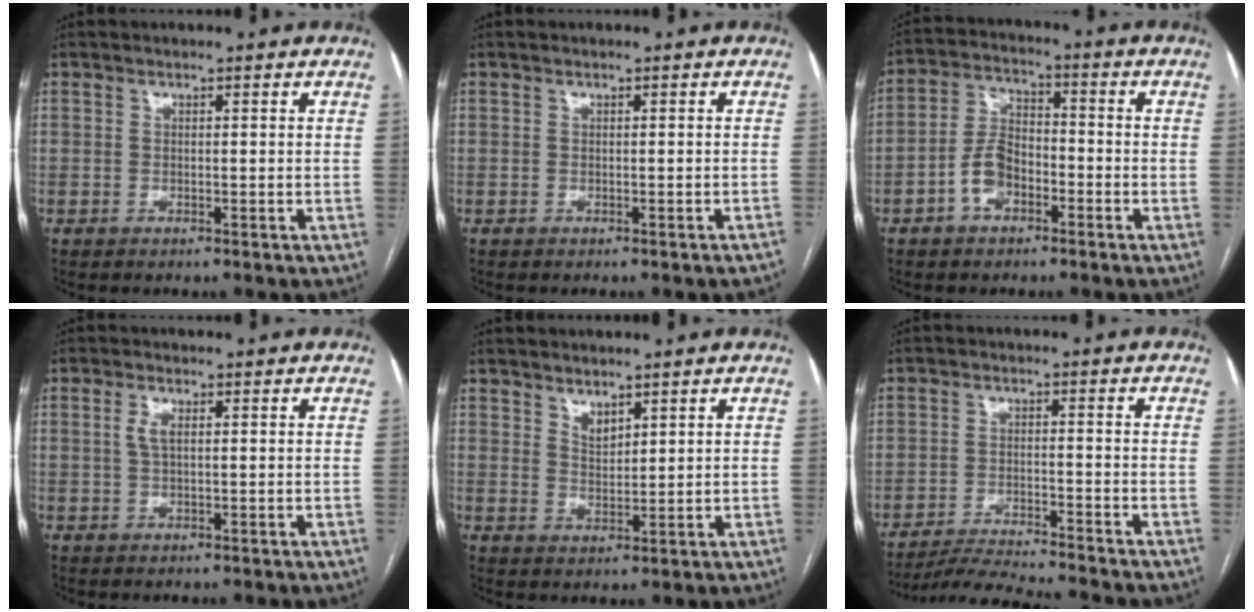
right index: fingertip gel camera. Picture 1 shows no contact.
{"total": 1.2, "force": [-1.0, -0.2, 0.5], "torque": [-0.006, 0.002, -0.012]}
{"total": 7.1, "force": [-3.1, 4.1, 4.8], "torque": [-0.108, 0.018, -0.061]}
{"total": 2.3, "force": [0.5, 0.8, 2.0], "torque": [-0.046, 0.002, 0.012]}
{"total": 2.7, "force": [2.0, 1.1, 1.3], "torque": [-0.025, -0.007, 0.046]}
{"total": 8.9, "force": [-8.5, -1.5, 2.3], "torque": [-0.028, -0.014, -0.148]}